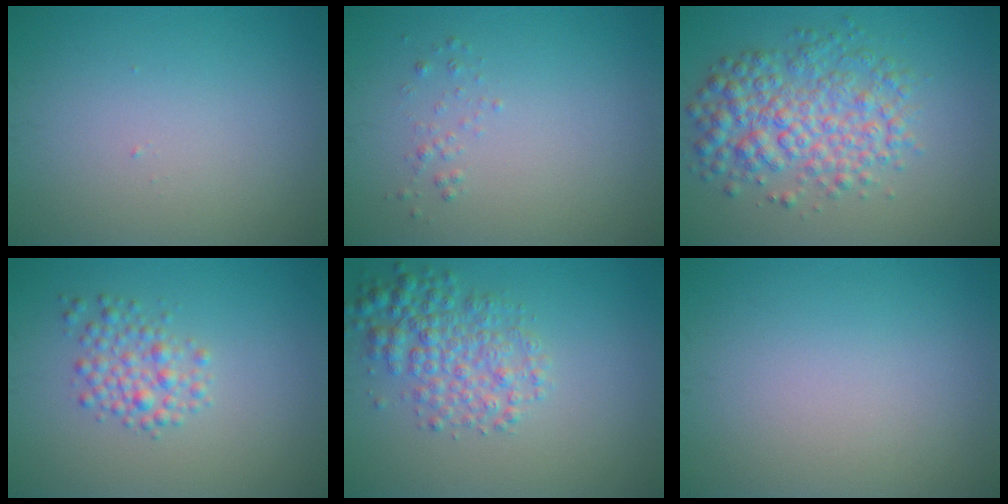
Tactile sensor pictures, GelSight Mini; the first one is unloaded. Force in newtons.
{"total": 0.7, "press": 0.7, "slide": 0.1}
{"total": 5.9, "press": 5.9, "slide": 0.0}
{"total": 2.6, "press": 2.6, "slide": 0.1}
{"total": 4.2, "press": 4.2, "slide": 0.1}
{"total": 0.0}